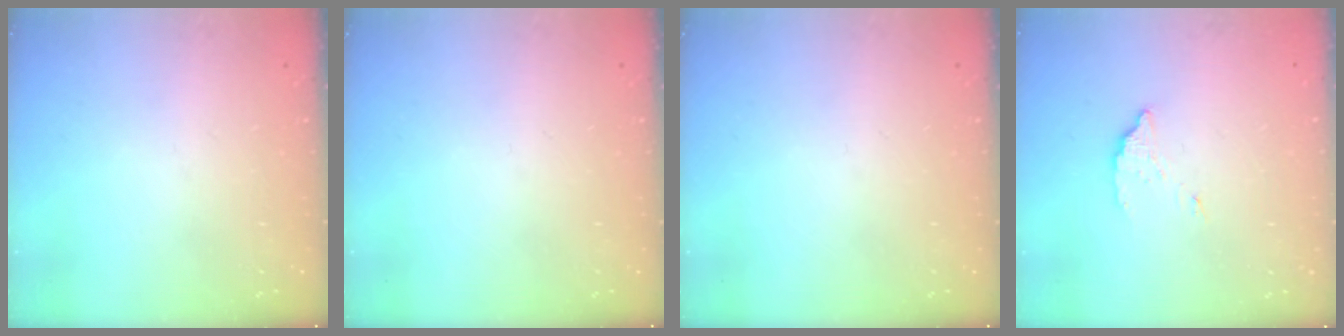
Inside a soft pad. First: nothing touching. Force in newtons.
{"total": 0.0}
{"total": 0.0}
{"total": 2.8, "press": 2.8, "slide": 0.2}